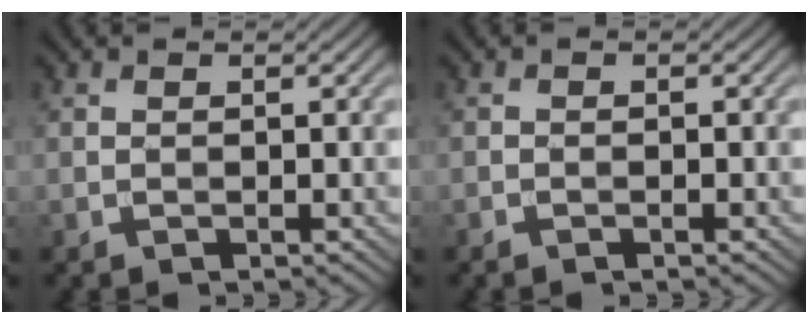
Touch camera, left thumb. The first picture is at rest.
{"total": 0.6, "force": [-0.5, 0.0, 0.3], "torque": [-0.004, 0.000, -0.009]}